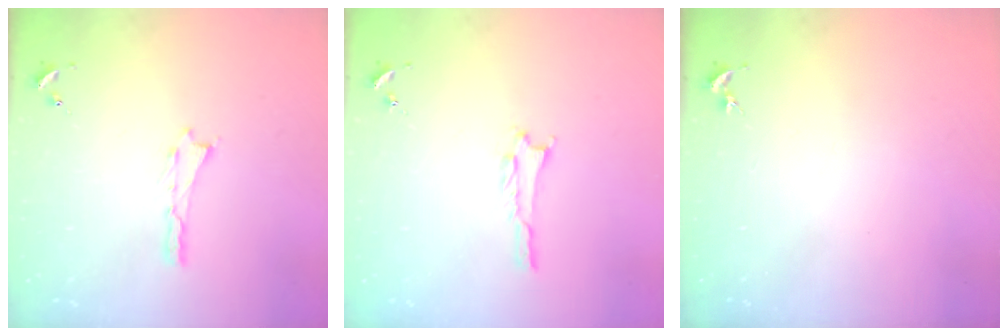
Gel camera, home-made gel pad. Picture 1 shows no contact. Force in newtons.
{"total": 1.0, "press": 1.0, "slide": 0.2}
{"total": 0.0}